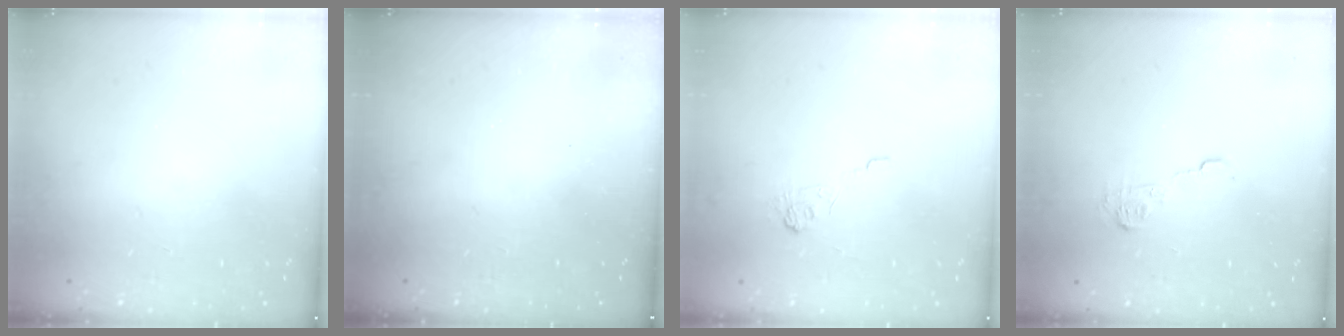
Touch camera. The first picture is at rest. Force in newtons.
{"total": 2.5, "press": 2.4, "slide": 0.8}
{"total": 2.5, "press": 2.1, "slide": 1.4}
{"total": 7.3, "press": 7.3, "slide": 0.1}